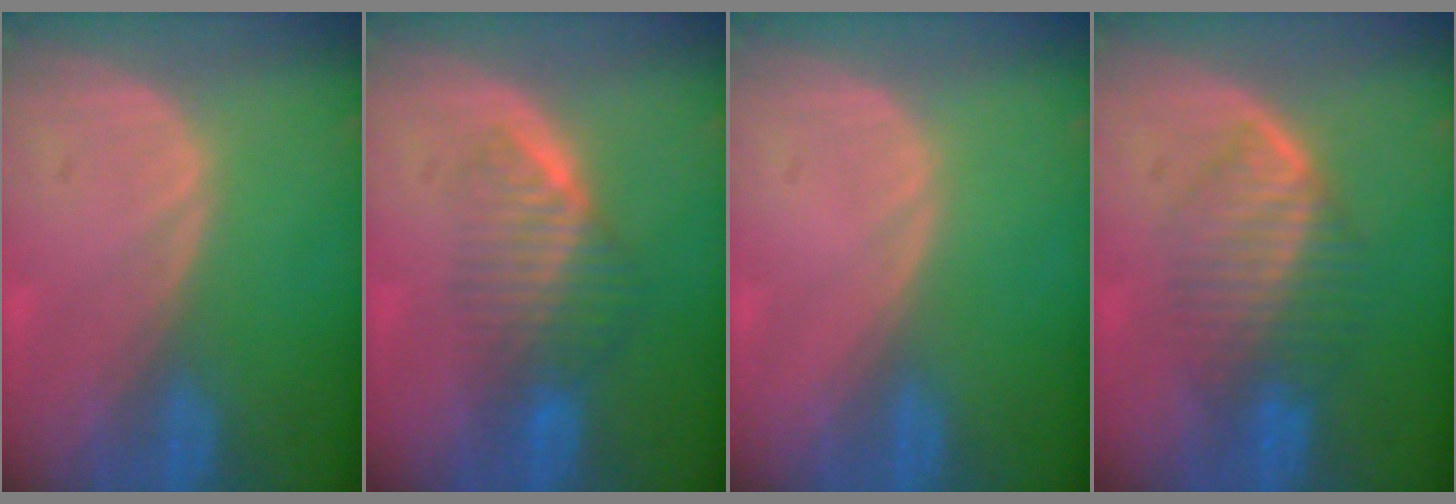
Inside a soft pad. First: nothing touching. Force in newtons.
{"total": 6.5, "press": 5.7, "slide": 3.1}
{"total": 0.0}
{"total": 6.6, "press": 6.5, "slide": 1.3}